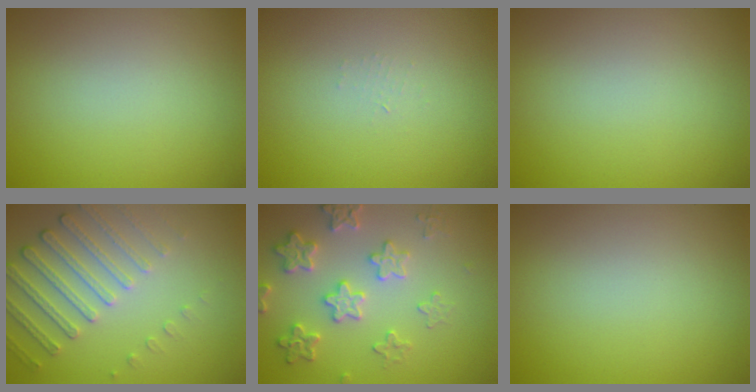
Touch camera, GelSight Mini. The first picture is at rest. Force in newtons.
{"total": 0.7, "press": 0.7, "slide": 0.1}
{"total": 0.0}
{"total": 4.5, "press": 3.5, "slide": 2.9}
{"total": 3.8, "press": 3.7, "slide": 0.8}
{"total": 0.0}